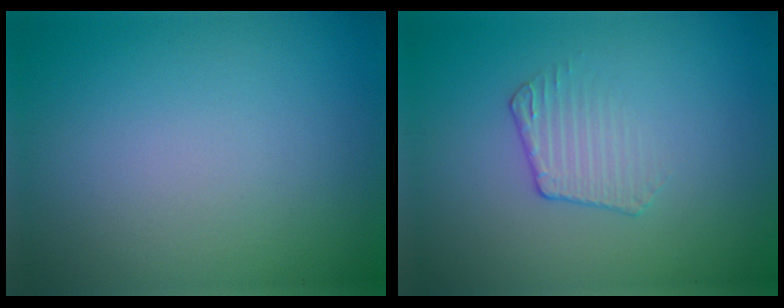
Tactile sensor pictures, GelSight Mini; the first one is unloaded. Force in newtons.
{"total": 1.8, "press": 0.9, "slide": 1.5}